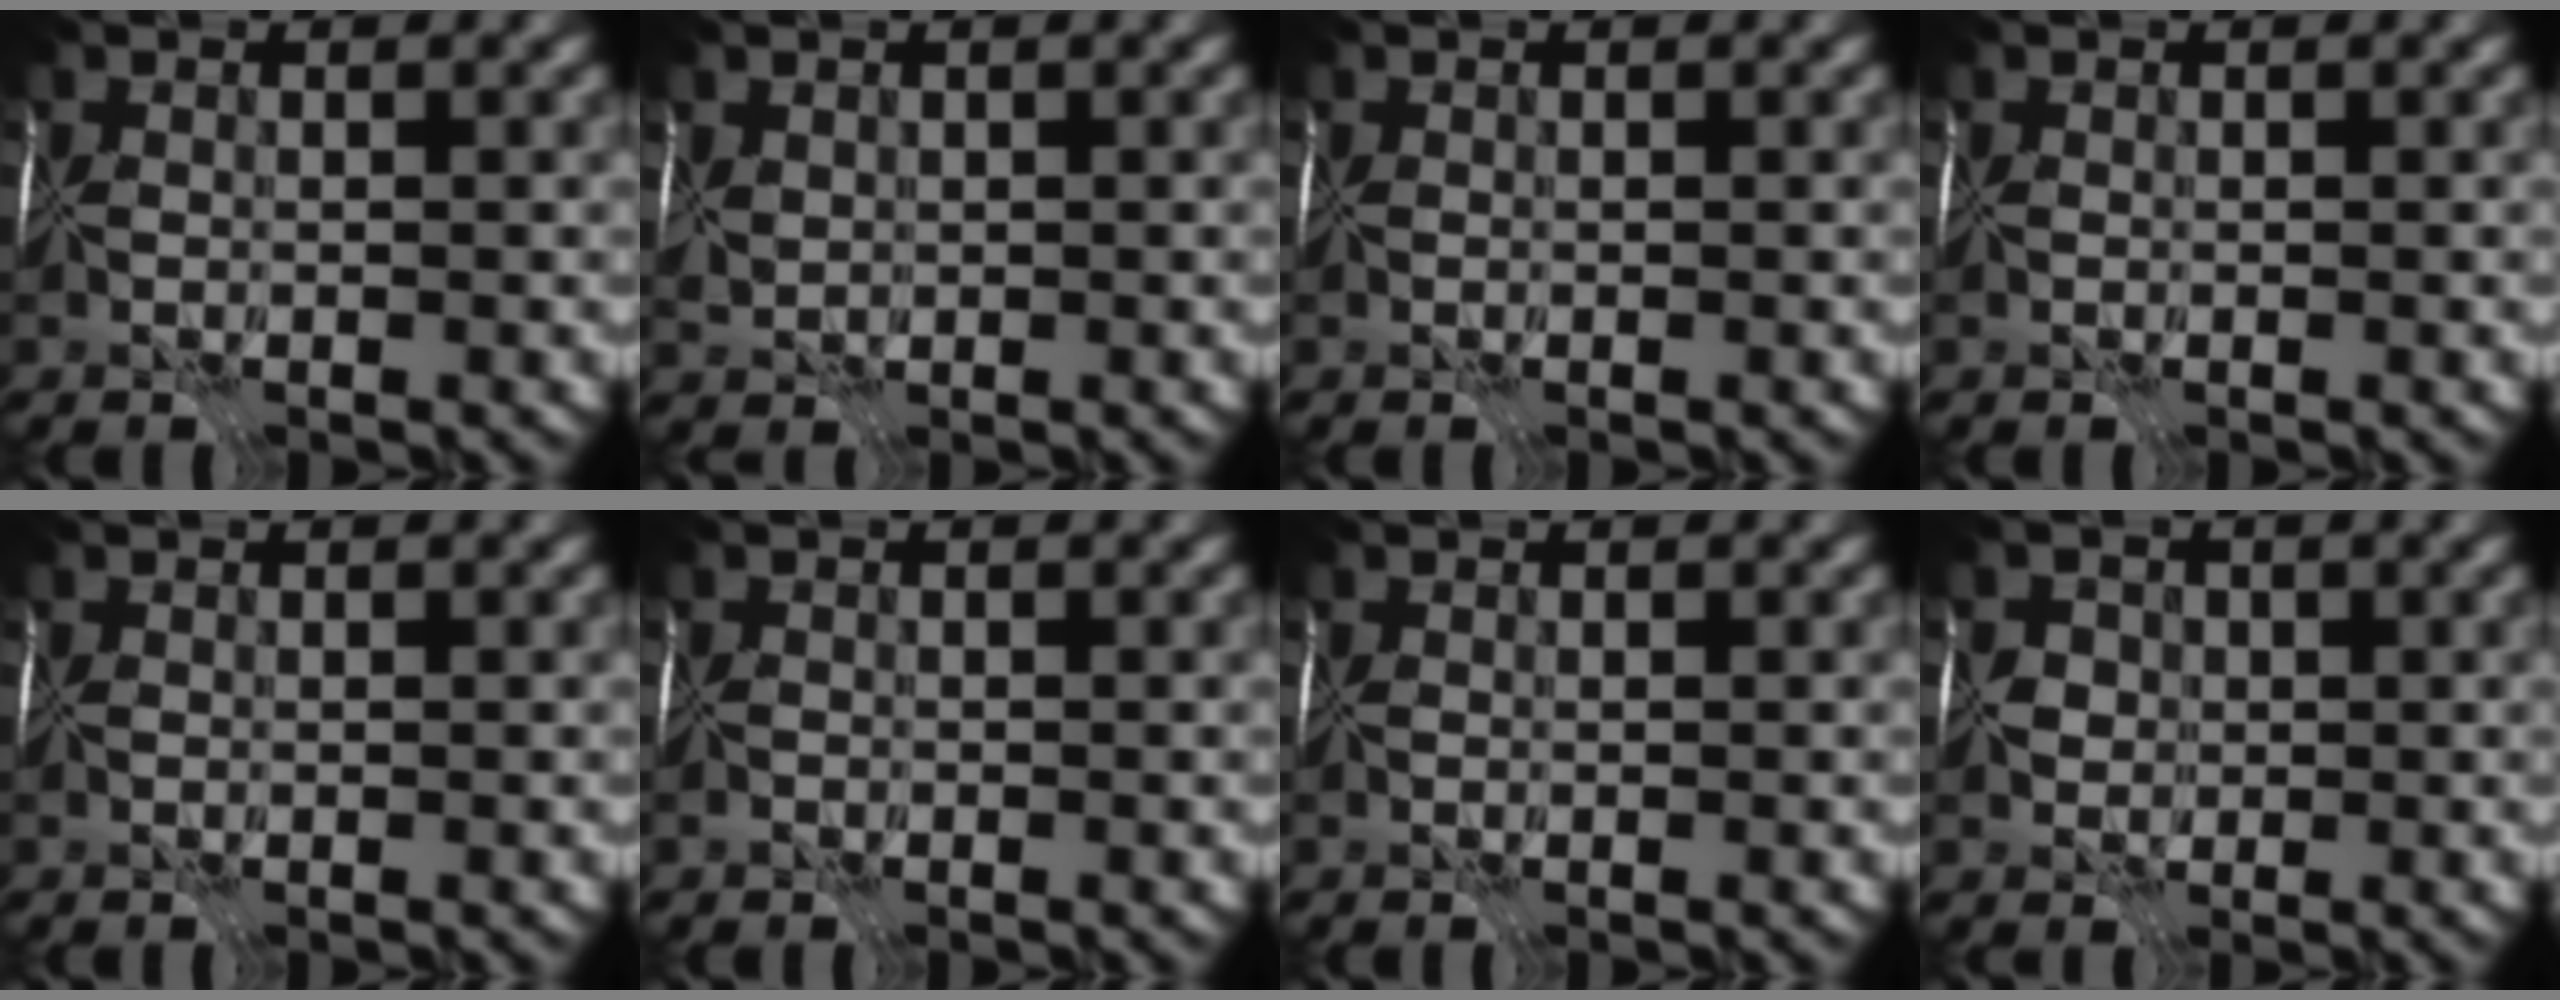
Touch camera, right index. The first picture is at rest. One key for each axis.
{"total": 0.6, "fx": 0.6, "fy": 0.3, "fz": 0.1, "tx": 0.000, "ty": -0.001, "tz": 0.016}
{"total": 0.0}
{"total": 0.0}
{"total": 0.7, "fx": 0.0, "fy": -0.5, "fz": -0.4, "tx": 0.010, "ty": -0.001, "tz": 0.002}
{"total": 1.3, "fx": -1.0, "fy": 0.7, "fz": 0.2, "tx": 0.001, "ty": -0.004, "tz": -0.017}
{"total": 1.5, "fx": -0.2, "fy": -1.1, "fz": -0.9, "tx": 0.022, "ty": -0.001, "tz": 0.001}
{"total": 1.5, "fx": -0.1, "fy": 1.5, "fz": 0.3, "tx": 0.016, "ty": 0.009, "tz": -0.010}